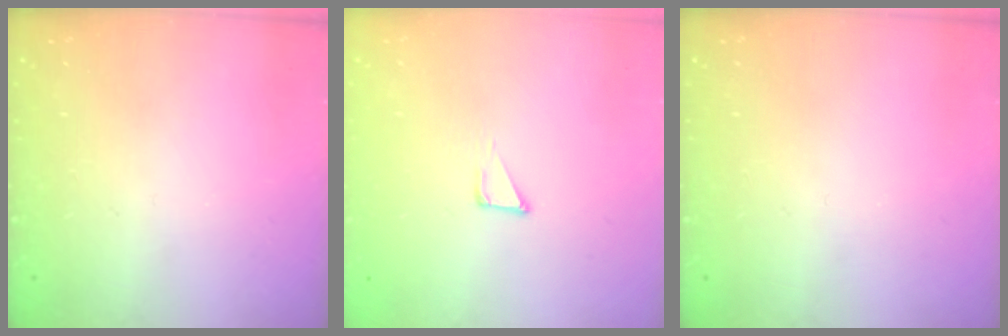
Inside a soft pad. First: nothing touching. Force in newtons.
{"total": 2.1, "press": 2.1, "slide": 0.1}
{"total": 0.0}